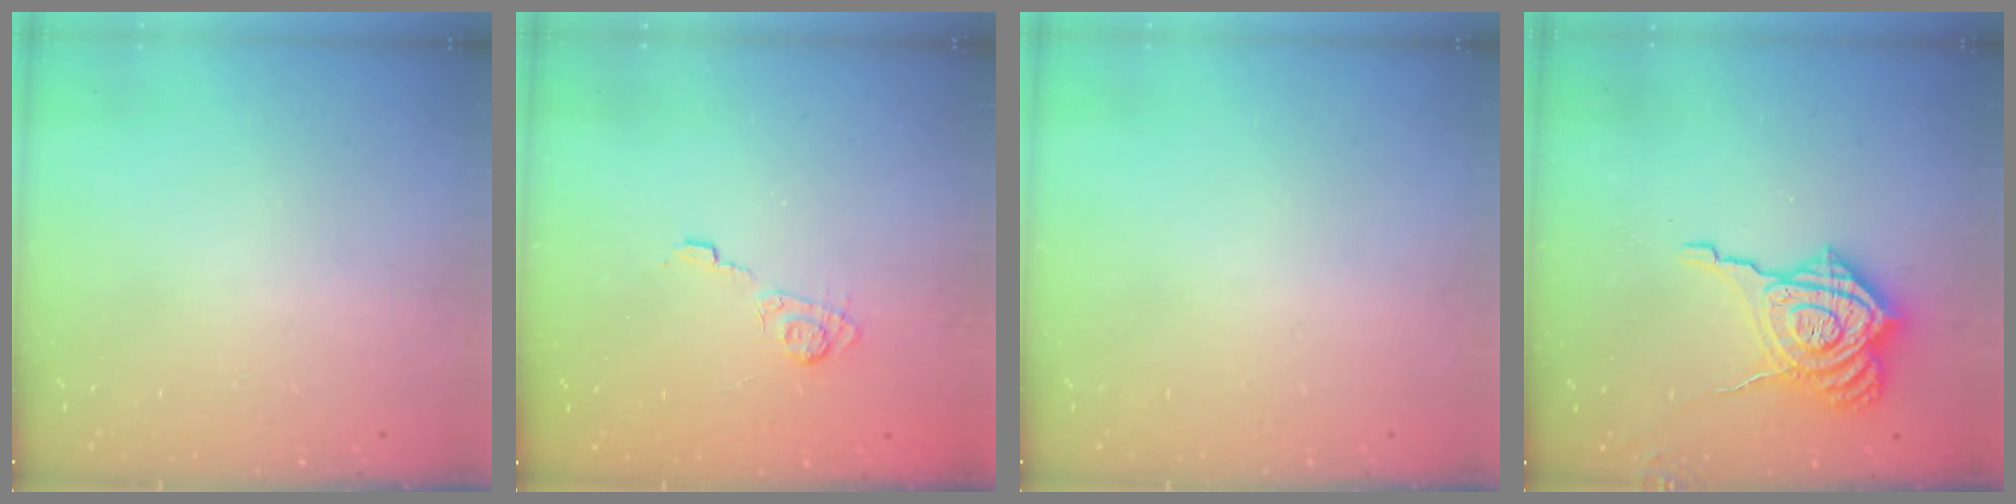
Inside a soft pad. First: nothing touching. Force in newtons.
{"total": 4.2, "press": 3.8, "slide": 1.6}
{"total": 0.0}
{"total": 15.0, "press": 15.0, "slide": 1.2}